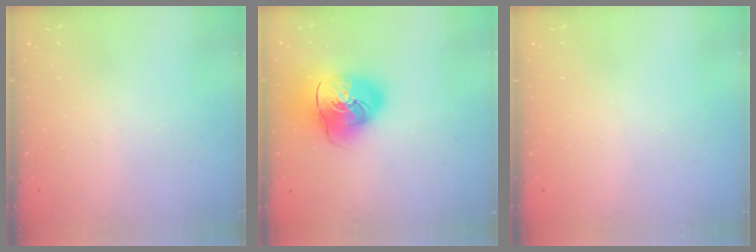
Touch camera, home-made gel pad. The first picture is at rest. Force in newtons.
{"total": 18.6, "press": 18.3, "slide": 3.1}
{"total": 0.0}